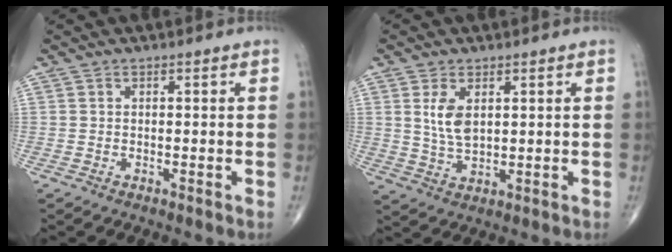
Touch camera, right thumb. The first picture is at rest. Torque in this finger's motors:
{"motor_torque": [-0.63, 0.84, 0.68, 0.27, 0.03]}